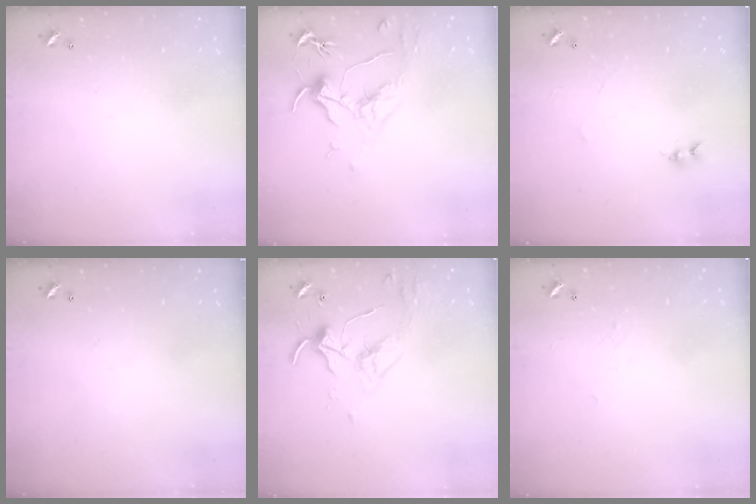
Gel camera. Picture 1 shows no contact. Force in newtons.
{"total": 1.6, "press": 1.4, "slide": 0.8}
{"total": 0.0}
{"total": 0.0}
{"total": 3.6, "press": 3.5, "slide": 0.7}
{"total": 2.2, "press": 2.0, "slide": 0.8}